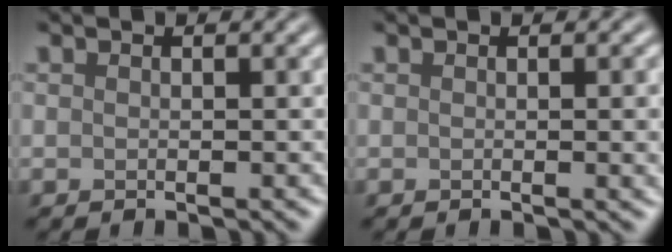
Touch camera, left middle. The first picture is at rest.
{"total": 2.3, "force": [0.0, 0.7, 2.2], "torque": [-0.020, 0.000, -0.003]}